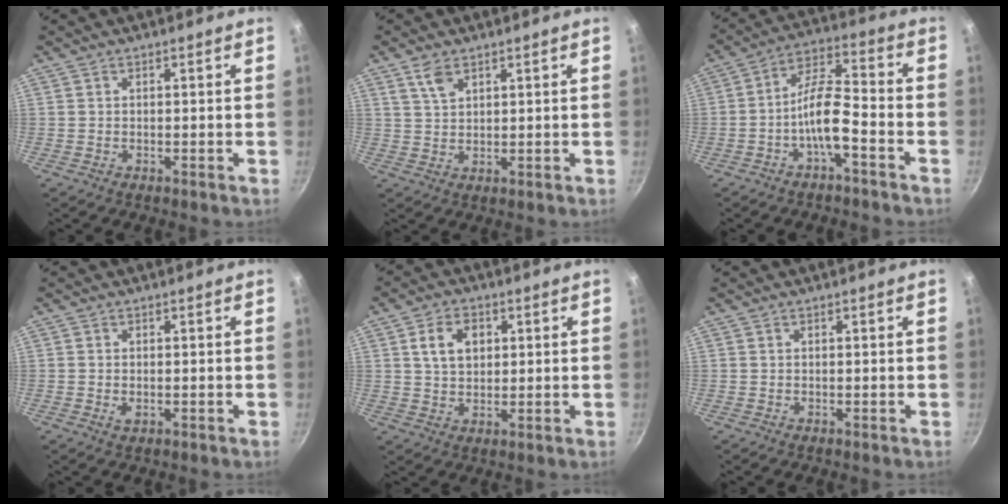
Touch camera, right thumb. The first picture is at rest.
{"total": 4.2, "force": [2.5, 2.2, 2.5], "torque": [-0.040, -0.008, 0.053]}
{"total": 9.1, "force": [-4.0, 3.0, 7.7], "torque": [-0.142, 0.045, -0.078]}
{"total": 1.5, "force": [-0.2, 0.9, 1.1], "torque": [-0.020, -0.001, -0.003]}
{"total": 7.0, "force": [2.0, 5.1, 4.5], "torque": [-0.059, 0.003, 0.034]}
{"total": 0.0}